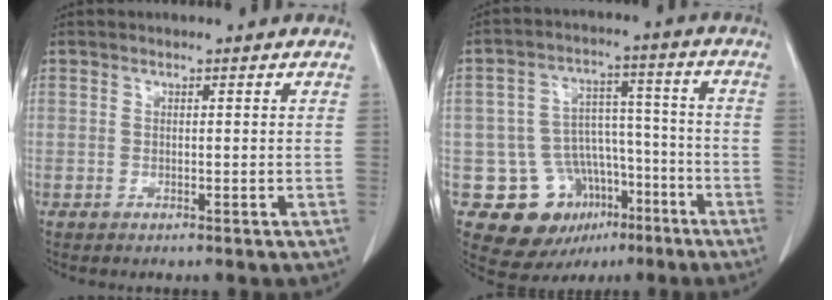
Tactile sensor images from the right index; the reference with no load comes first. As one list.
[{"total": 12.9, "force": [-5.8, 10.2, 5.4], "torque": [-0.084, 0.043, -0.073]}]